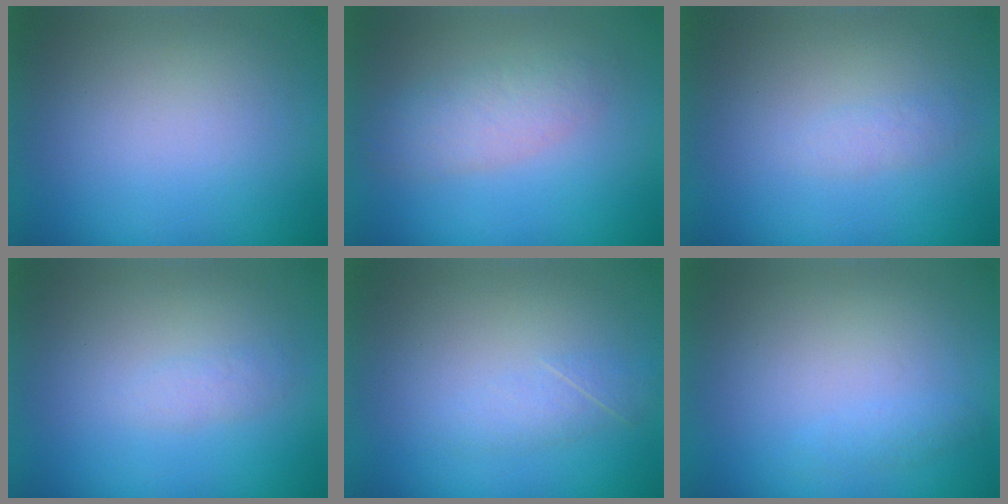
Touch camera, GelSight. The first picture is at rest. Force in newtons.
{"total": 2.9}
{"total": 1.5}
{"total": 1.5}
{"total": 2.2}
{"total": 1.3}